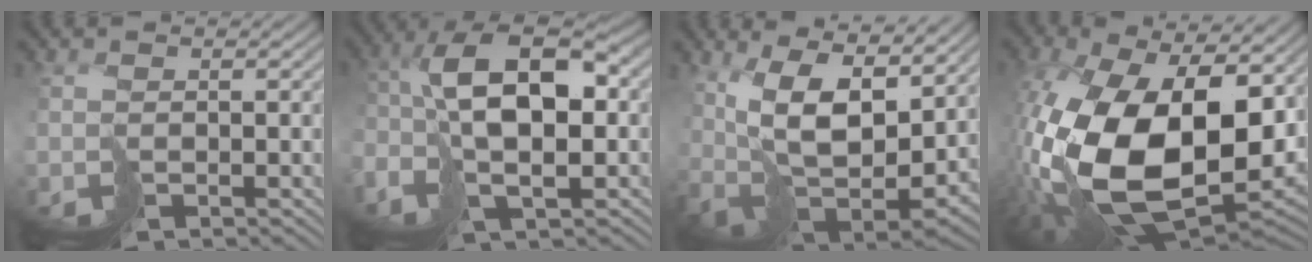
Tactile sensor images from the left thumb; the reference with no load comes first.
{"total": 11.6, "force": [0.3, 5.4, 10.2], "torque": [-0.212, 0.009, 0.001]}
{"total": 14.1, "force": [6.7, 5.8, 11.0], "torque": [-0.206, -0.002, 0.129]}
{"total": 20.2, "force": [0.3, 11.3, 16.7], "torque": [-0.391, -0.056, 0.034]}